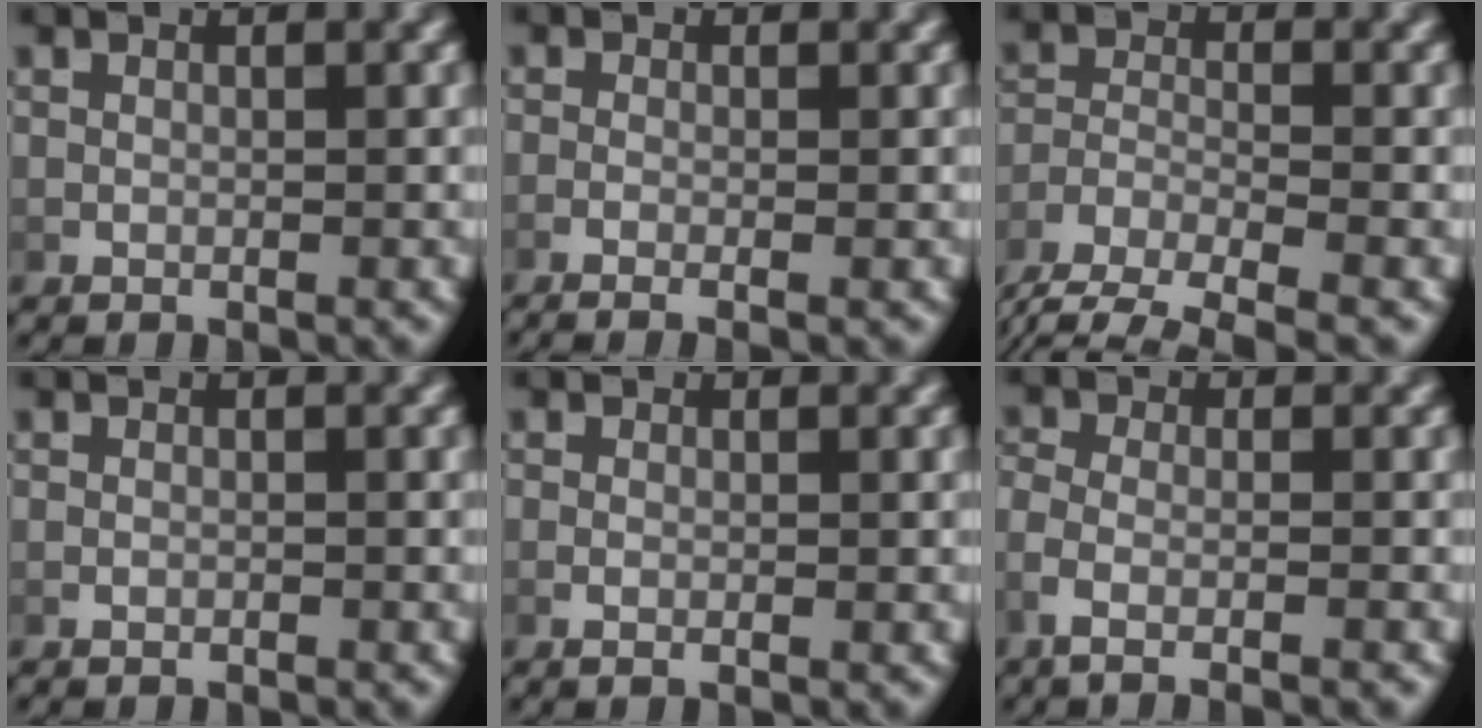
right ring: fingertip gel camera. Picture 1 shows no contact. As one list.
[{"total": 2.1, "force": [-1.4, 0.3, 1.4], "torque": [-0.041, -0.012, -0.021]}, {"total": 4.2, "force": [-2.3, 2.0, 2.8], "torque": [-0.061, -0.014, -0.032]}, {"total": 0.7, "force": [-0.7, -0.1, 0.1], "torque": [-0.006, -0.003, -0.010]}, {"total": 0.8, "force": [-0.5, 0.0, 0.6], "torque": [-0.023, -0.008, -0.006]}, {"total": 3.6, "force": [-1.9, 1.3, 2.7], "torque": [-0.064, -0.008, -0.028]}]